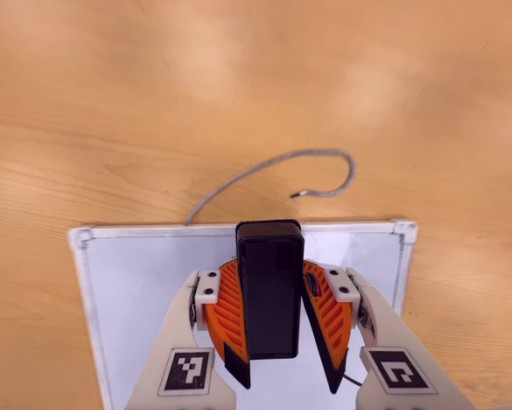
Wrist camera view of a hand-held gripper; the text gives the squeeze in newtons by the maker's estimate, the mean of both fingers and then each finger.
{"total": 10.8, "left": 11.8, "right": 9.8}